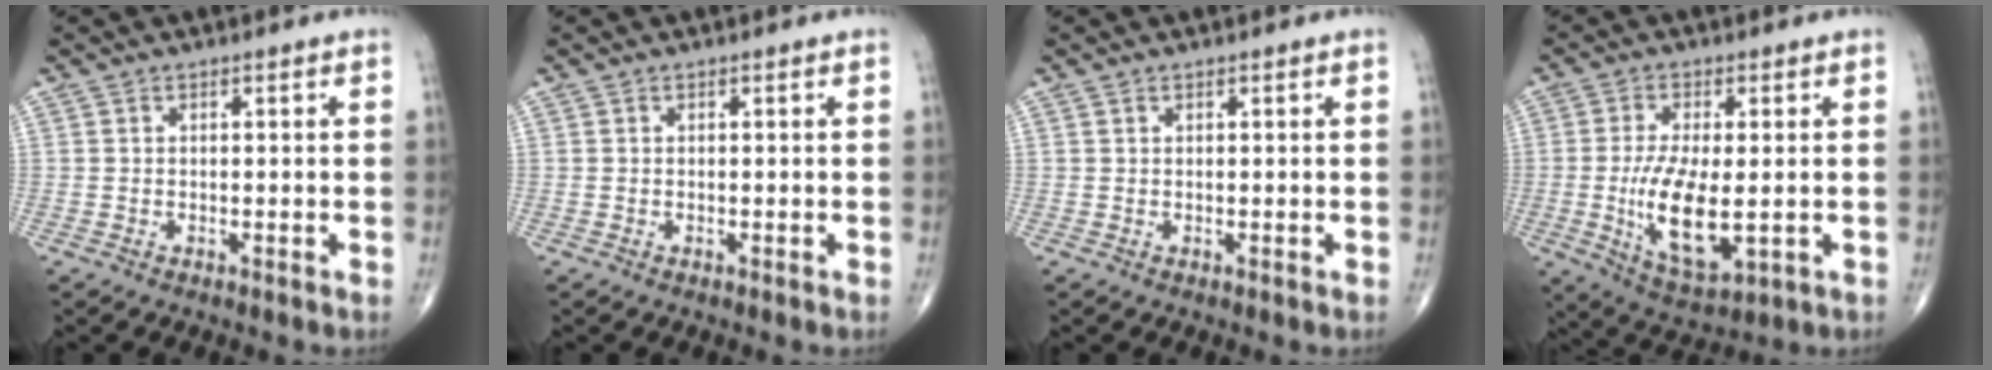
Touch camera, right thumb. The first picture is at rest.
{"total": 0.0}
{"total": 0.0}
{"total": 12.5, "force": [-1.5, 5.2, 11.3], "torque": [-0.210, -0.022, -0.017]}